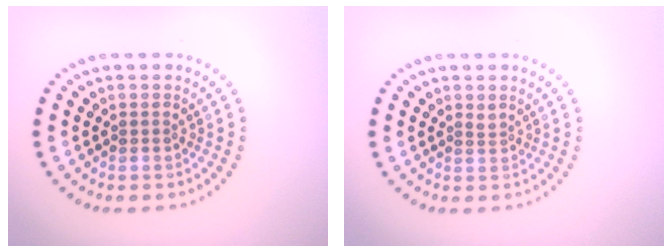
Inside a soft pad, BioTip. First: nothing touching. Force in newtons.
{"total": 0.8, "press": 0.5, "slide": 0.6}